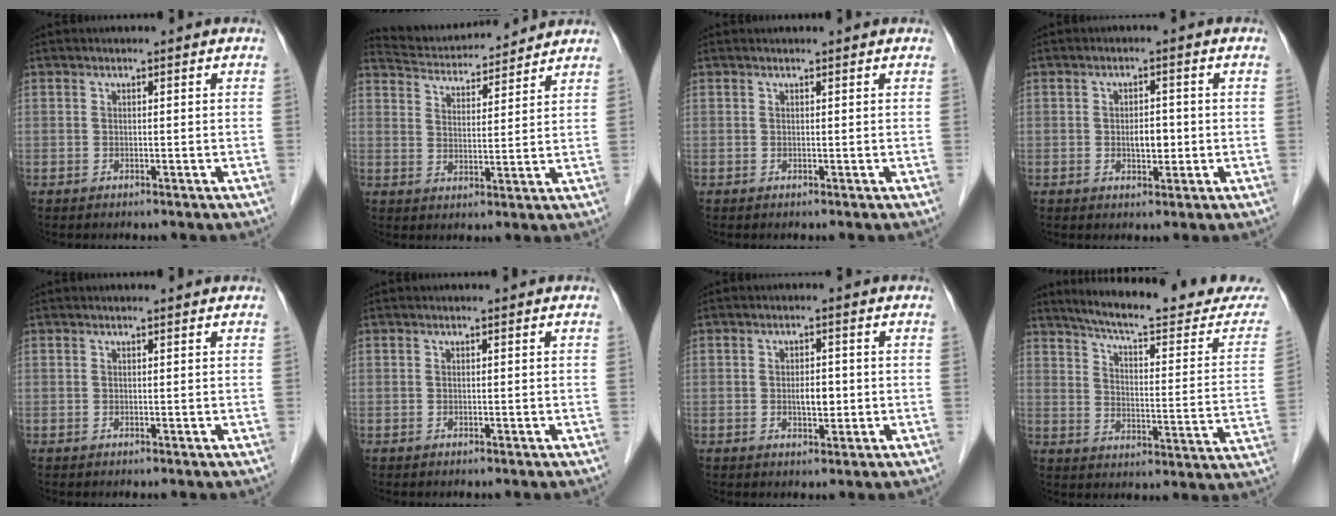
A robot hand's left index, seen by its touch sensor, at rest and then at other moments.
{"total": 11.5, "force": [11.1, 1.5, 2.2], "torque": [-0.043, 0.019, 0.174]}
{"total": 1.1, "force": [1.1, 0.0, 0.2], "torque": [-0.009, 0.012, 0.015]}
{"total": 3.0, "force": [-0.3, 1.5, 2.6], "torque": [-0.041, 0.002, -0.002]}
{"total": 1.0, "force": [0.9, 0.0, 0.3], "torque": [-0.010, 0.010, 0.011]}
{"total": 0.0}
{"total": 2.9, "force": [-0.3, 1.4, 2.6], "torque": [-0.043, 0.002, -0.002]}
{"total": 22.1, "force": [20.3, 1.7, 8.5], "torque": [-0.115, -0.067, 0.257]}